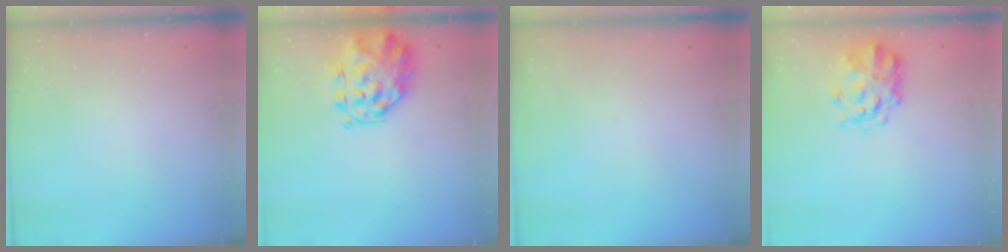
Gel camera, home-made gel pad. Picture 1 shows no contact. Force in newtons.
{"total": 3.4, "press": 3.0, "slide": 1.6}
{"total": 0.0}
{"total": 4.6, "press": 4.5, "slide": 1.0}